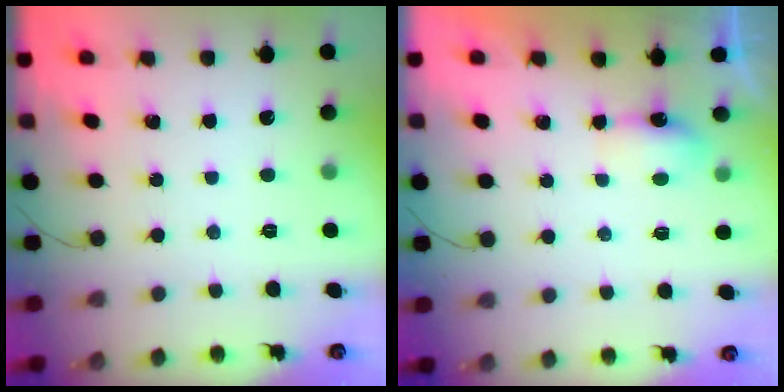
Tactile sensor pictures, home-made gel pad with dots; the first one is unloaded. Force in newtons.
{"total": 7.1, "press": 4.4, "slide": 5.5}